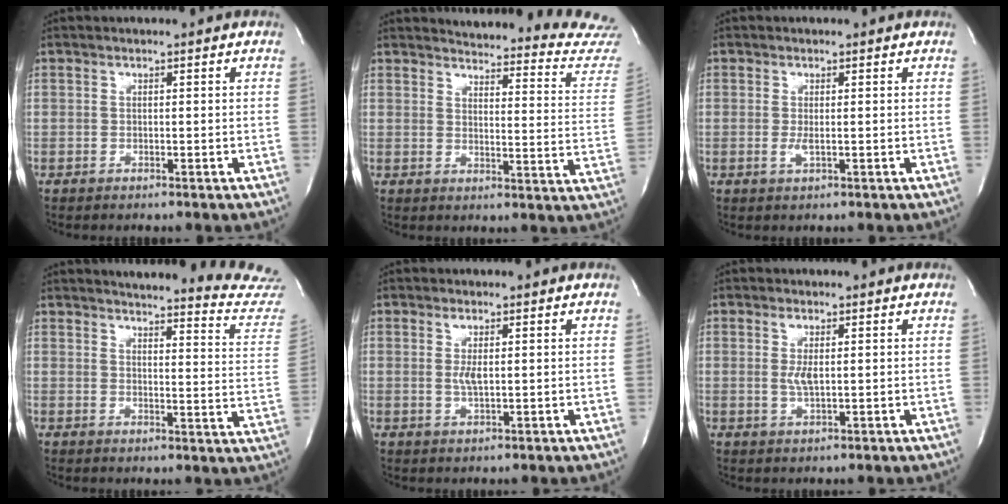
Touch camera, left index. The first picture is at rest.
{"total": 22.6, "force": [22.3, 1.7, 3.7], "torque": [-0.030, -0.145, 0.228]}
{"total": 1.4, "force": [-0.8, 0.2, 1.2], "torque": [-0.027, -0.008, -0.011]}
{"total": 20.5, "force": [20.1, 0.7, 4.1], "torque": [-0.040, -0.132, 0.208]}
{"total": 2.2, "force": [-0.3, 0.5, 2.2], "torque": [-0.046, -0.008, 0.000]}
{"total": 2.6, "force": [-0.3, 0.7, 2.5], "torque": [-0.052, -0.008, 0.000]}